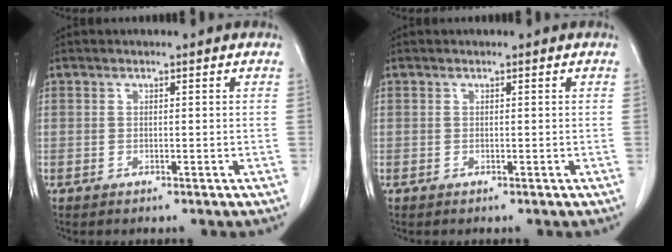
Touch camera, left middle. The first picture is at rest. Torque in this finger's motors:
{"motor_torque": [-0.02, 0.02, 0.02, 0.00]}